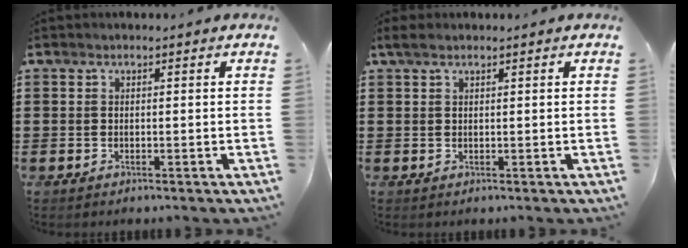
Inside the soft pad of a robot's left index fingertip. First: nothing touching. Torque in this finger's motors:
{"motor_torque": [1.53, 0.61, 0.02, 0.04]}